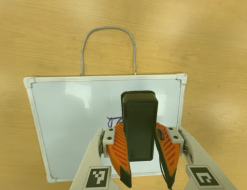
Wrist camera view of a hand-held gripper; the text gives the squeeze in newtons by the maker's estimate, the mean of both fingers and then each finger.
{"total": 8.1, "left": 7.2, "right": 9.0}